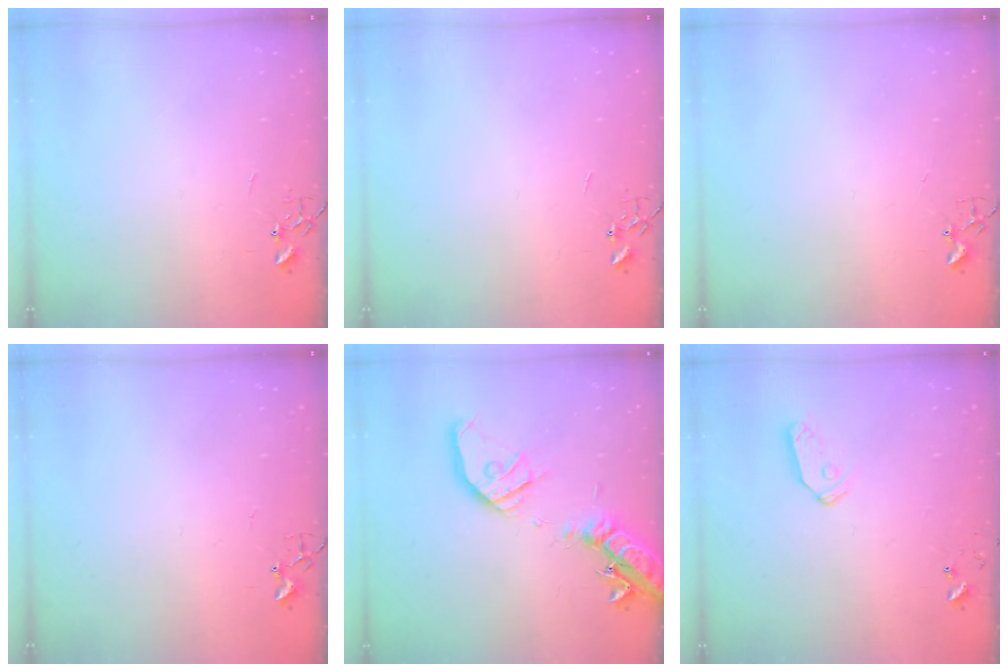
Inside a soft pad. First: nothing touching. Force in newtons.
{"total": 0.0}
{"total": 1.8, "press": 1.8, "slide": 0.2}
{"total": 3.0, "press": 2.9, "slide": 0.4}
{"total": 20.7, "press": 20.4, "slide": 3.6}
{"total": 7.2, "press": 7.2, "slide": 0.3}